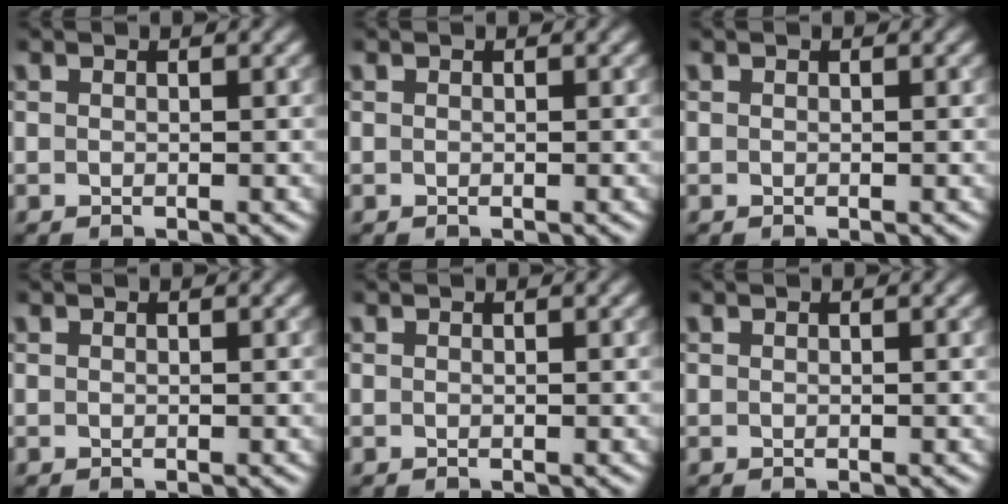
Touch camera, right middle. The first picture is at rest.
{"total": 0.0}
{"total": 0.0}
{"total": 0.0}
{"total": 0.0}
{"total": 0.0}